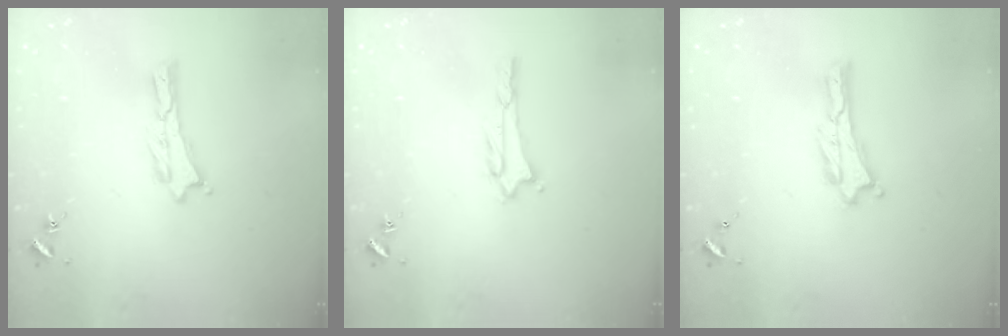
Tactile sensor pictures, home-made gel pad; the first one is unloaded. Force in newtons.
{"total": 1.5, "press": 1.5, "slide": 0.3}
{"total": 0.0}